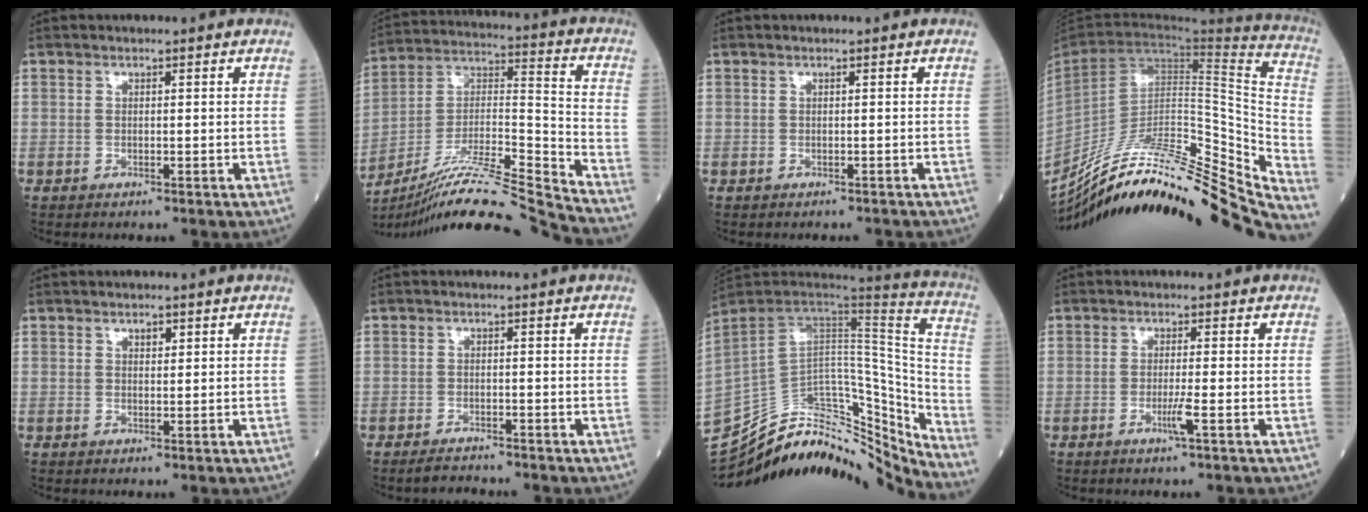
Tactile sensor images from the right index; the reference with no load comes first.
{"total": 20.5, "force": [-18.5, -2.2, 8.5], "torque": [-0.178, 0.008, -0.325]}
{"total": 1.6, "force": [-1.5, 0.1, 0.3], "torque": [-0.006, -0.002, -0.018]}
{"total": 35.9, "force": [-31.6, 2.7, 16.9], "torque": [-0.173, -0.030, -0.456]}
{"total": 1.2, "force": [0.7, 0.6, 0.8], "torque": [-0.011, -0.002, 0.010]}
{"total": 1.9, "force": [-1.9, 0.2, 0.2], "torque": [-0.009, -0.007, -0.031]}
{"total": 30.7, "force": [-27.6, 8.8, 10.4], "torque": [-0.179, 0.026, -0.393]}
{"total": 2.3, "force": [-0.9, -0.5, 2.1], "torque": [-0.043, -0.005, -0.019]}